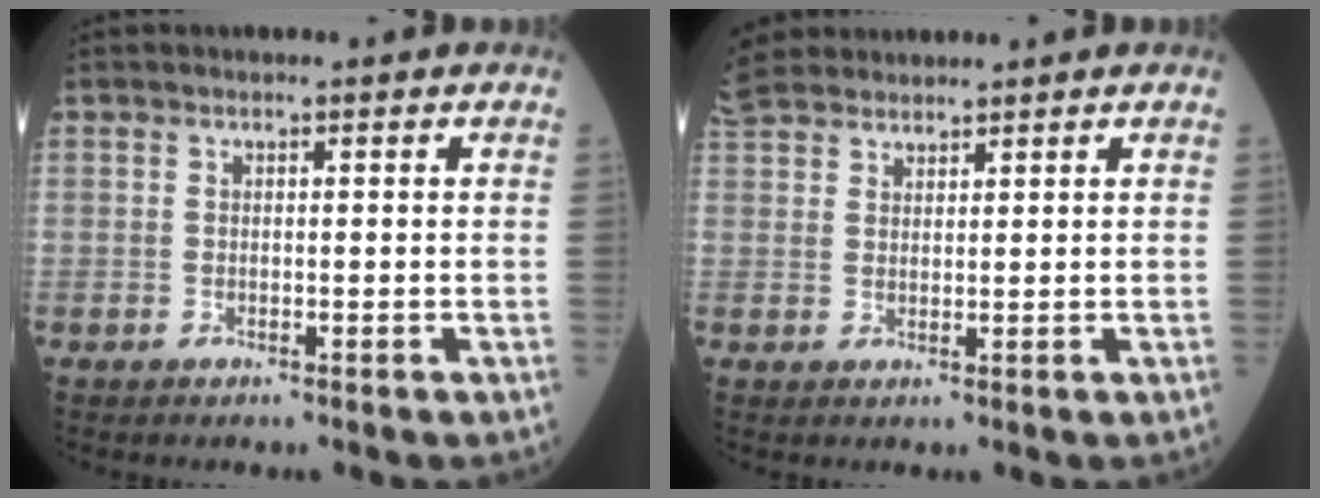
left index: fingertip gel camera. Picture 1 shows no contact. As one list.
[{"total": 7.3, "force": [6.6, 2.5, 1.9], "torque": [-0.052, 0.026, 0.135]}]